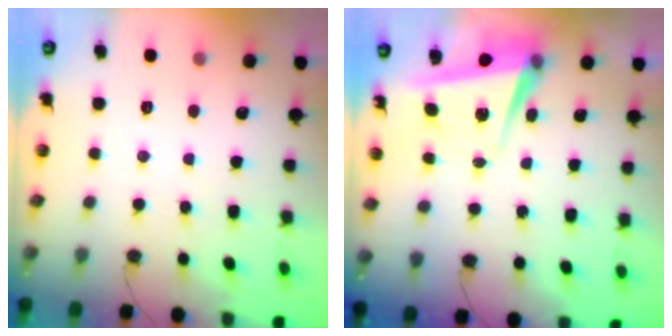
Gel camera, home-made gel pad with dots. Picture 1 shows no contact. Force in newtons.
{"total": 5.0, "press": 4.9, "slide": 1.2}